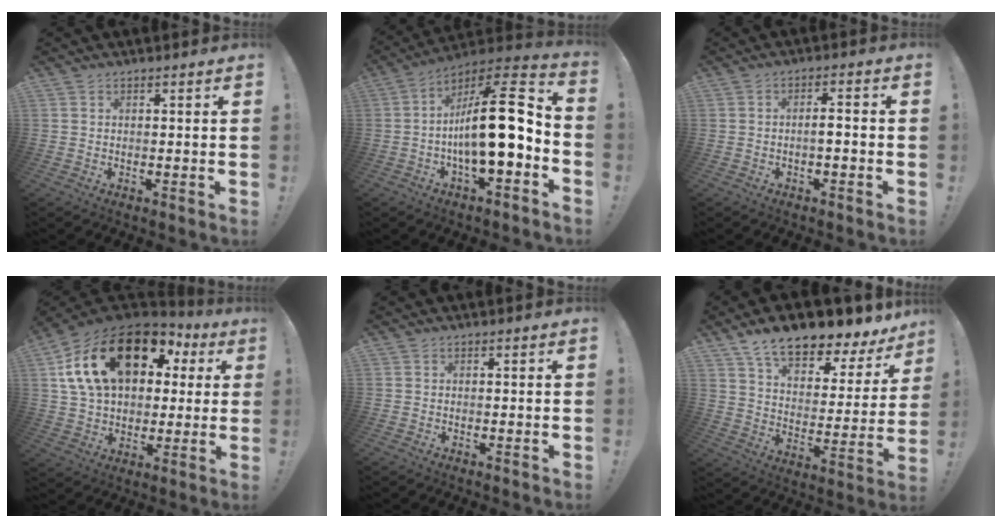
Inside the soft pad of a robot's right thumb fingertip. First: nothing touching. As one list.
[{"total": 20.9, "force": [-1.2, 6.8, 19.7], "torque": [-0.316, 0.005, -0.022]}, {"total": 3.2, "force": [-1.4, 0.7, 2.8], "torque": [-0.049, 0.008, -0.024]}, {"total": 24.3, "force": [9.1, 14.9, 16.9], "torque": [-0.290, -0.031, 0.173]}, {"total": 0.0}, {"total": 13.8, "force": [10.9, 4.6, 7.1], "torque": [-0.118, -0.088, 0.184]}]